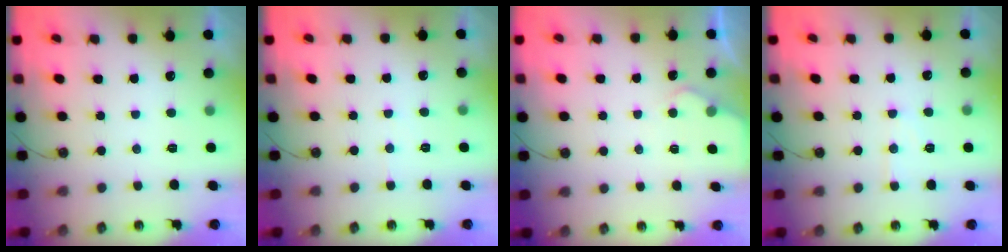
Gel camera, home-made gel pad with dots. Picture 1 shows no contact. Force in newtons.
{"total": 3.2, "press": 3.1, "slide": 0.5}
{"total": 3.4, "press": 3.4, "slide": 0.4}
{"total": 6.7, "press": 6.7, "slide": 0.4}